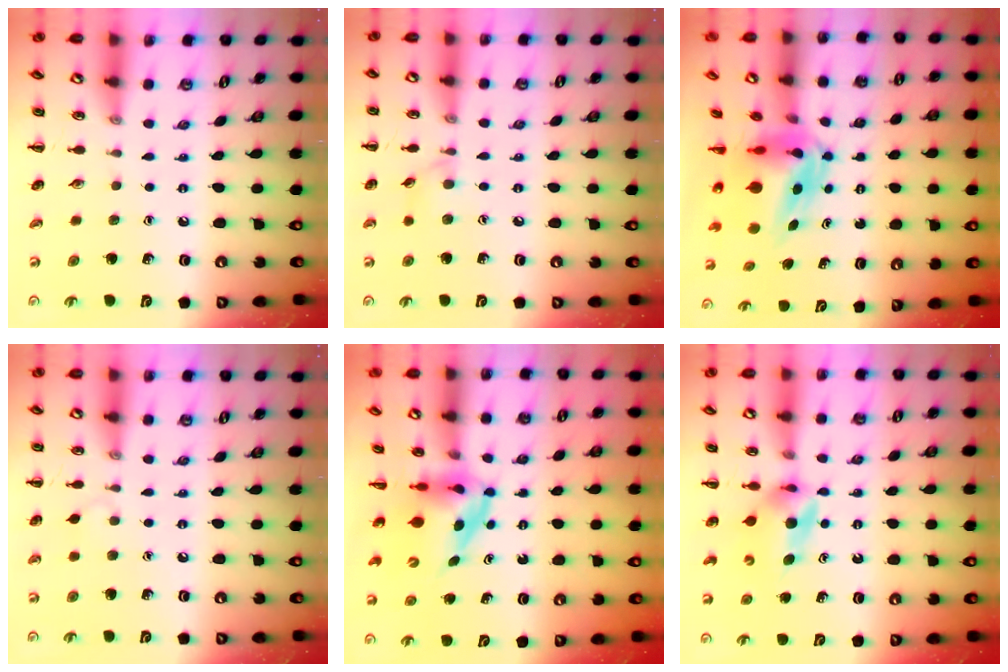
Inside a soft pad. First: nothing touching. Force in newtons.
{"total": 6.9, "press": 6.5, "slide": 2.3}
{"total": 6.7, "press": 6.4, "slide": 2.0}
{"total": 3.1, "press": 2.9, "slide": 1.3}
{"total": 3.9, "press": 3.8, "slide": 0.6}
{"total": 5.2, "press": 5.2, "slide": 0.5}